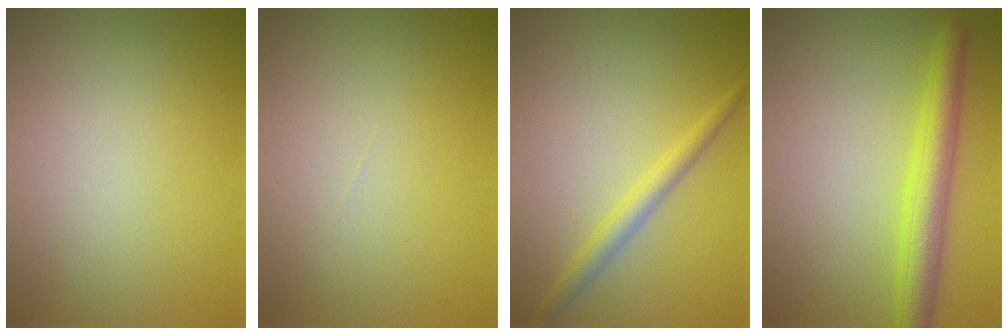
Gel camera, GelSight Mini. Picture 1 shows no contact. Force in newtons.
{"total": 0.0}
{"total": 1.9, "press": 1.9, "slide": 0.1}
{"total": 4.1, "press": 4.1, "slide": 0.3}